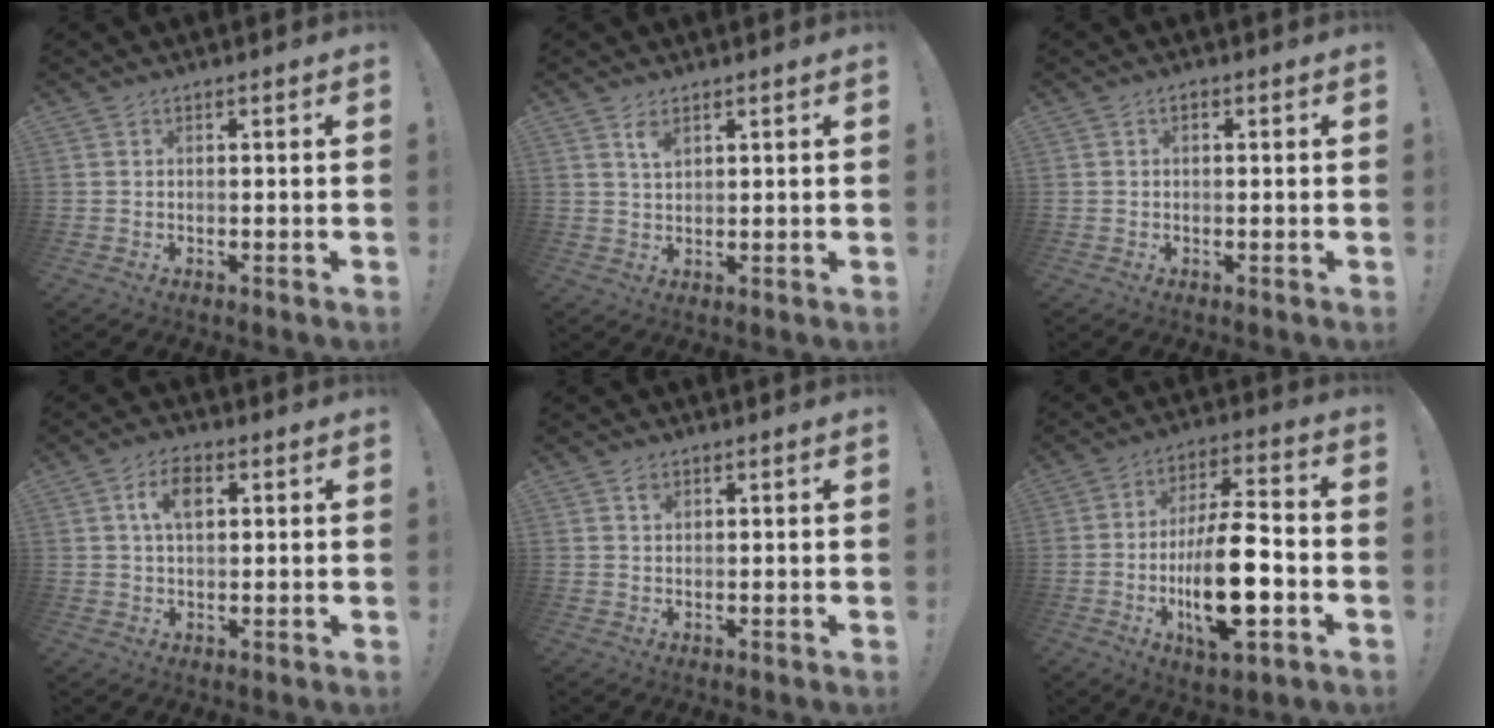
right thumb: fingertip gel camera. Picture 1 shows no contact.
{"total": 3.7, "force": [2.3, 1.6, 2.3], "torque": [-0.033, -0.014, 0.038]}
{"total": 0.8, "force": [-0.1, 0.6, 0.5], "torque": [-0.002, 0.000, -0.003]}
{"total": 7.3, "force": [2.4, 4.3, 5.4], "torque": [-0.078, 0.000, 0.039]}
{"total": 1.4, "force": [0.9, 0.9, 0.5], "torque": [-0.002, -0.005, 0.015]}
{"total": 18.3, "force": [-4.5, 6.5, 16.6], "torque": [-0.301, 0.011, -0.073]}